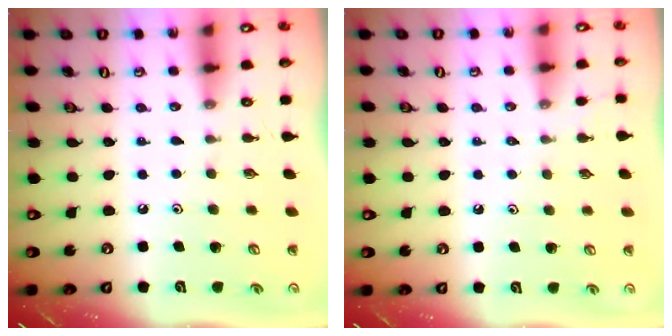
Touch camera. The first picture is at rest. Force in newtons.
{"total": 0.9, "press": 0.9, "slide": 0.2}